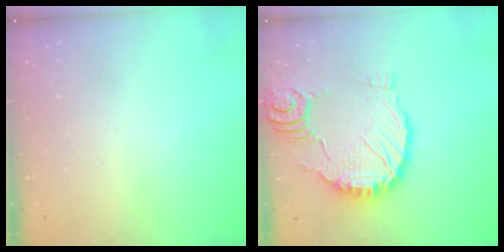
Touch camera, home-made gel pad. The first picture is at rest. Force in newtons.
{"total": 13.4, "press": 13.3, "slide": 1.6}